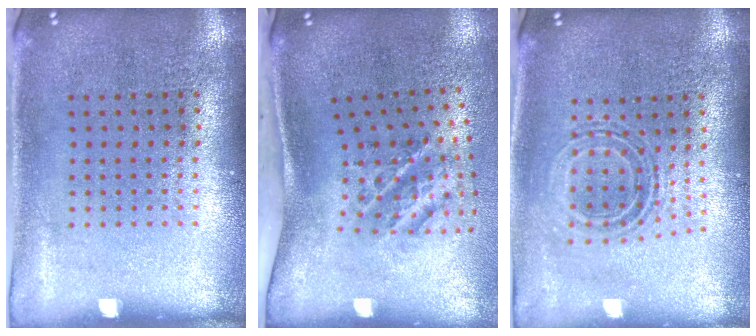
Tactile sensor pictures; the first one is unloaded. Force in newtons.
{"total": 1.9, "press": 1.3, "slide": 1.5}
{"total": 0.8, "press": 0.8, "slide": 0.2}